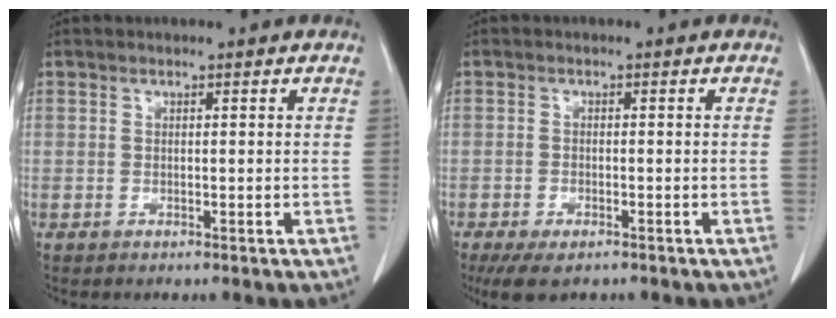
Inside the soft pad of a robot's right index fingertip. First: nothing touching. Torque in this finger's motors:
{"motor_torque": [0.52, -0.45, 0.20, 0.07]}